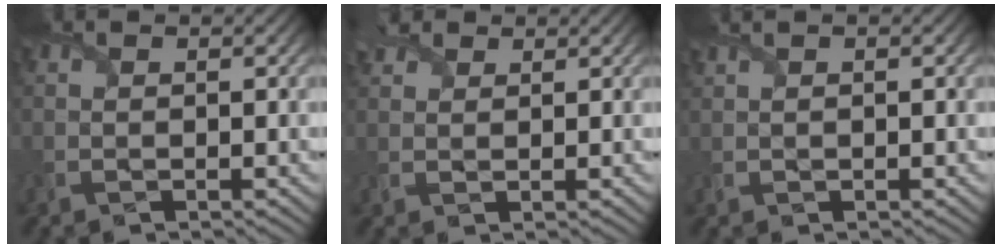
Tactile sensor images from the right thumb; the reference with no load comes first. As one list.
[{"total": 2.3, "force": [1.8, 1.2, 0.7], "torque": [-0.021, 0.010, 0.038]}, {"total": 1.1, "force": [0.8, 0.3, 0.7], "torque": [-0.023, 0.005, 0.013]}]